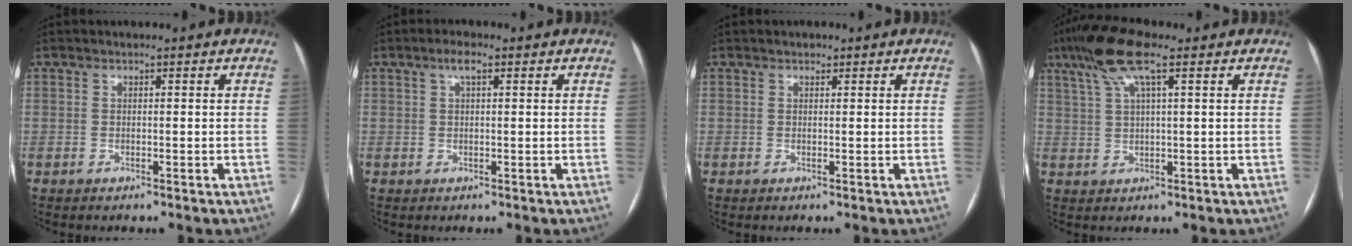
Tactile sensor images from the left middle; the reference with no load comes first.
{"total": 2.1, "force": [1.0, 0.5, 1.7], "torque": [-0.037, 0.009, 0.020]}
{"total": 0.6, "force": [0.5, 0.3, 0.2], "torque": [-0.006, -0.003, 0.007]}
{"total": 8.1, "force": [4.6, 1.0, 6.6], "torque": [-0.144, 0.026, 0.088]}